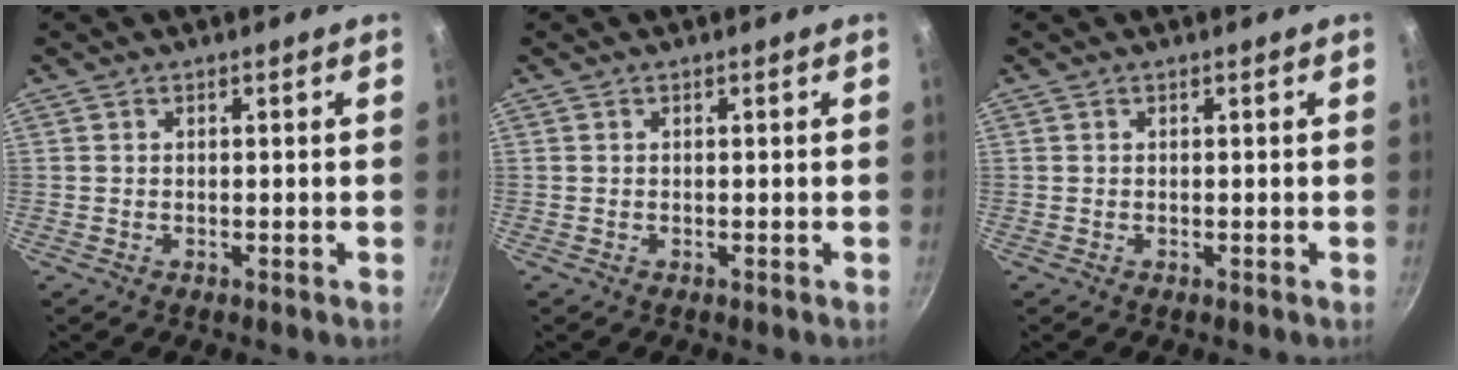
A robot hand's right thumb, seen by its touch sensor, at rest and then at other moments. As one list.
[{"total": 0.0}, {"total": 0.0}]